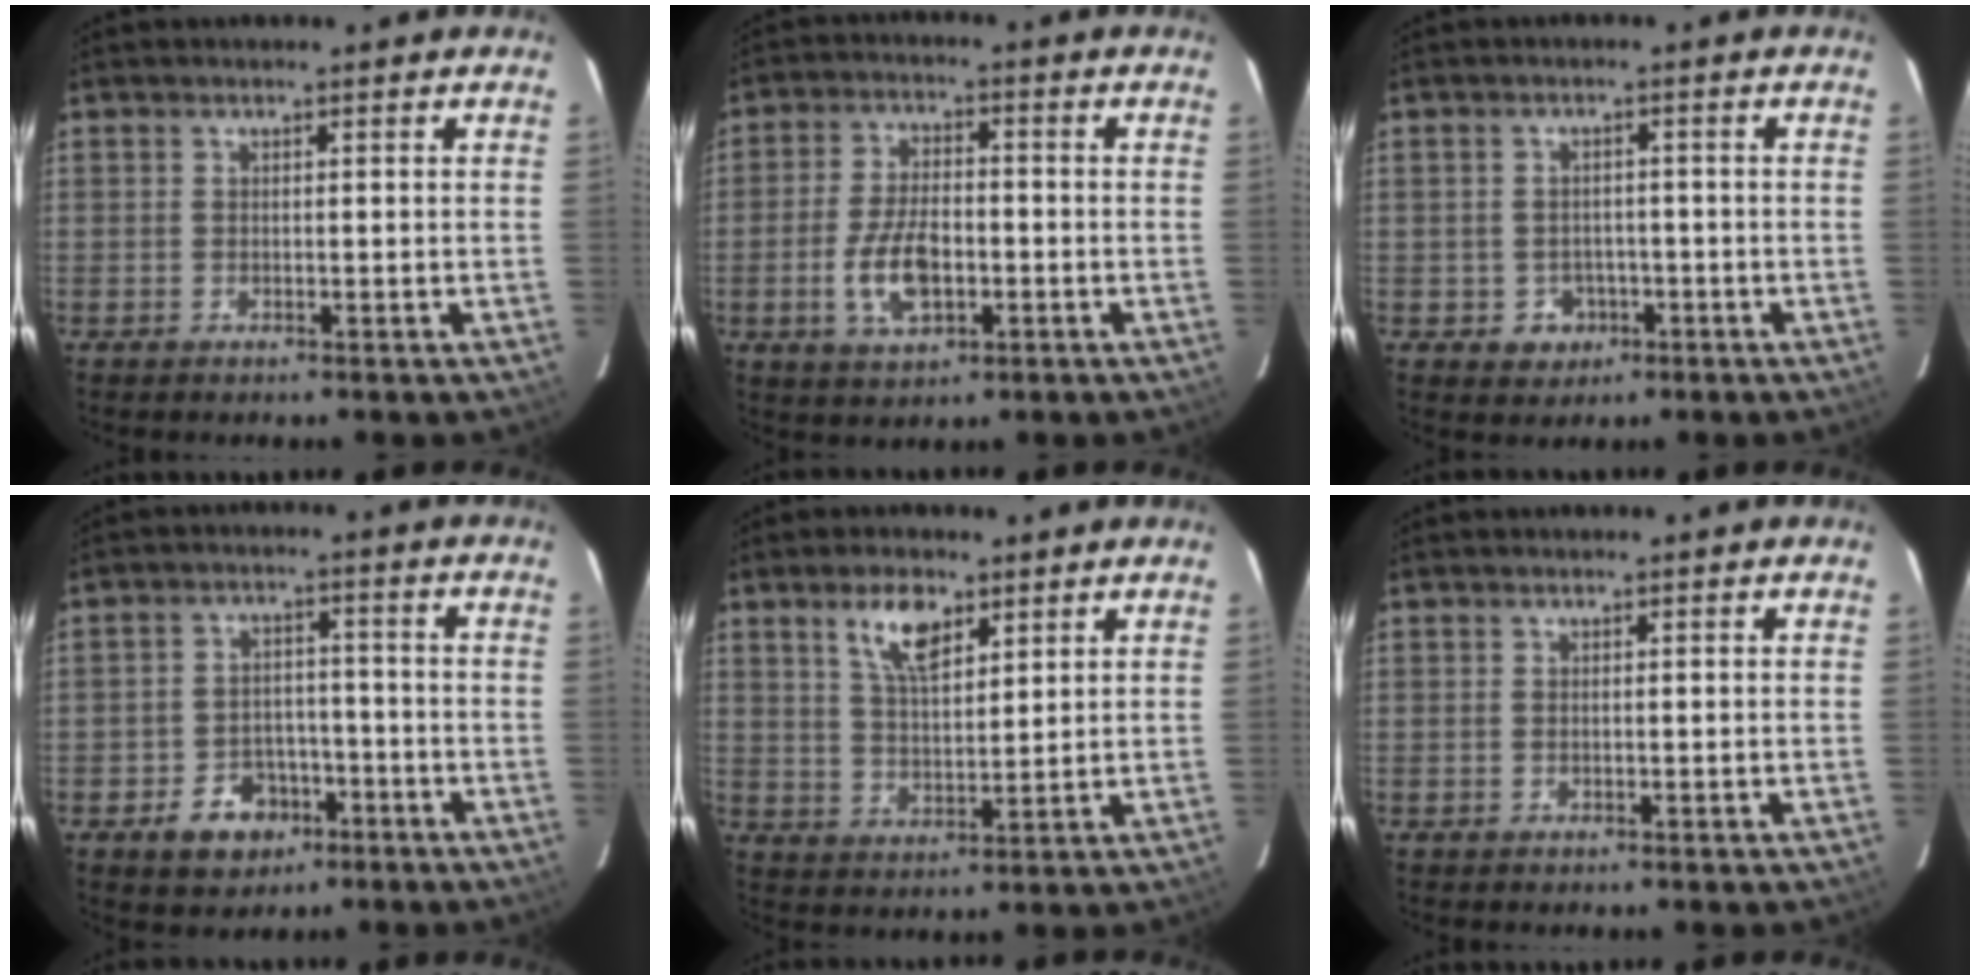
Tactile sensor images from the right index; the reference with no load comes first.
{"total": 9.3, "force": [-2.7, 4.8, 7.5], "torque": [-0.153, 0.001, -0.044]}
{"total": 4.3, "force": [-1.6, 3.9, 0.8], "torque": [-0.026, 0.011, -0.011]}
{"total": 7.9, "force": [-4.4, 5.9, 2.9], "torque": [-0.077, 0.020, -0.052]}
{"total": 7.5, "force": [4.4, 3.2, 5.2], "torque": [-0.093, 0.007, 0.084]}
{"total": 0.0}